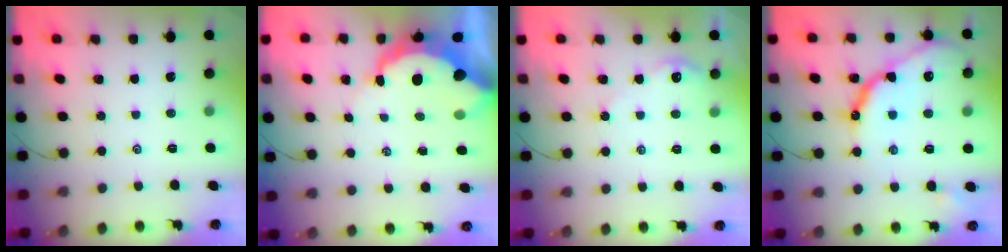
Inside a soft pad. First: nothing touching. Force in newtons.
{"total": 10.4, "press": 10.3, "slide": 1.0}
{"total": 3.9, "press": 3.9, "slide": 0.5}
{"total": 14.5, "press": 14.4, "slide": 1.2}